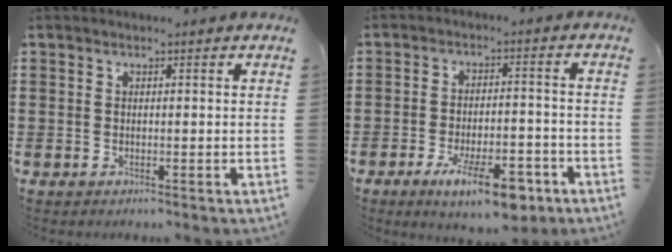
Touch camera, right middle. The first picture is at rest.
{"total": 9.3, "force": [-5.9, 2.5, 6.8], "torque": [-0.119, 0.006, -0.102]}